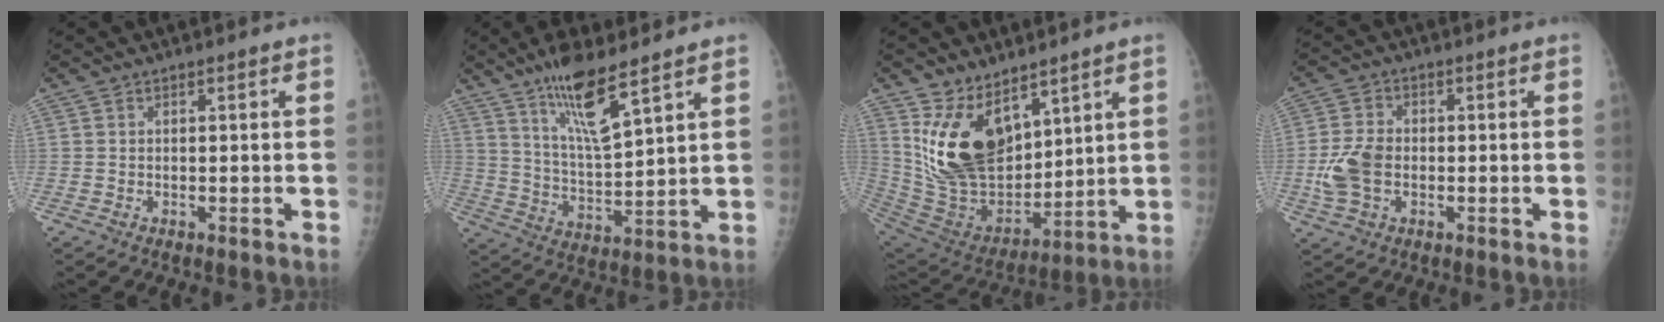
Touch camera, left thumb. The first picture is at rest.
{"total": 11.8, "force": [7.8, 2.2, 8.5], "torque": [-0.154, -0.050, 0.155]}
{"total": 18.6, "force": [9.3, 10.7, 12.0], "torque": [-0.173, -0.068, 0.201]}
{"total": 7.5, "force": [-1.3, 5.2, 5.3], "torque": [-0.105, 0.010, -0.025]}